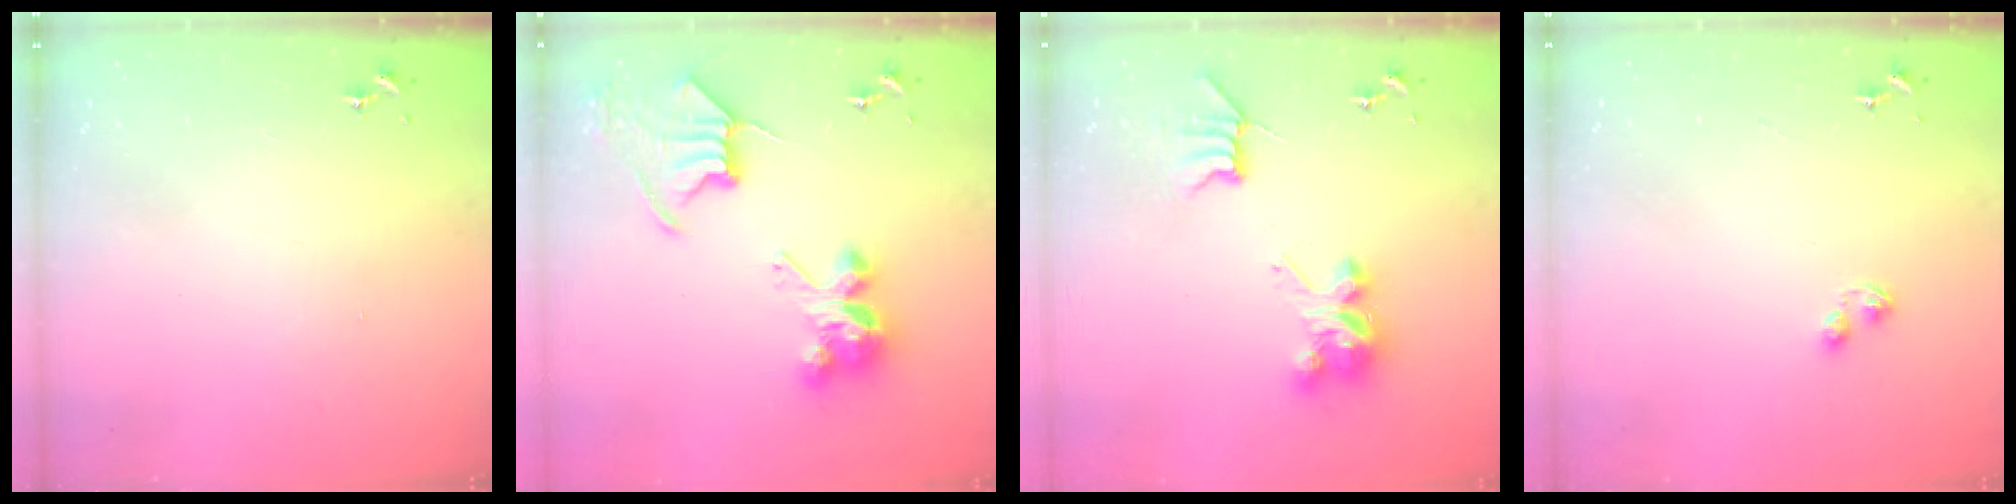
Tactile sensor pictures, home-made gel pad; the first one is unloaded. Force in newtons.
{"total": 10.9, "press": 10.8, "slide": 1.3}
{"total": 8.9, "press": 8.9, "slide": 0.5}
{"total": 3.1, "press": 3.1, "slide": 0.4}